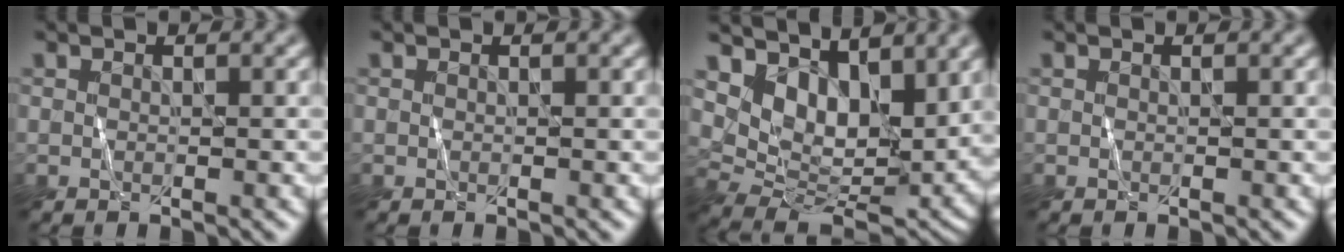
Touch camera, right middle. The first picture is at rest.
{"total": 0.0}
{"total": 6.9, "force": [4.1, 3.8, 3.9], "torque": [-0.069, -0.014, 0.077]}
{"total": 0.0}